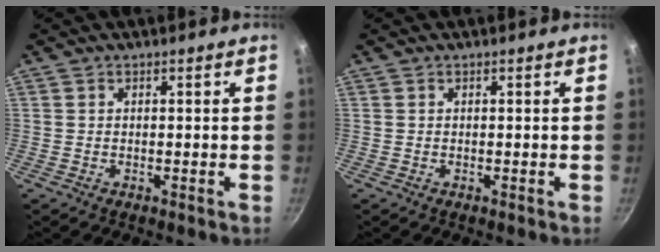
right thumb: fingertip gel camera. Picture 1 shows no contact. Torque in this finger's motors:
{"motor_torque": [-0.18, 0.16, 0.00, 0.00, 0.02]}